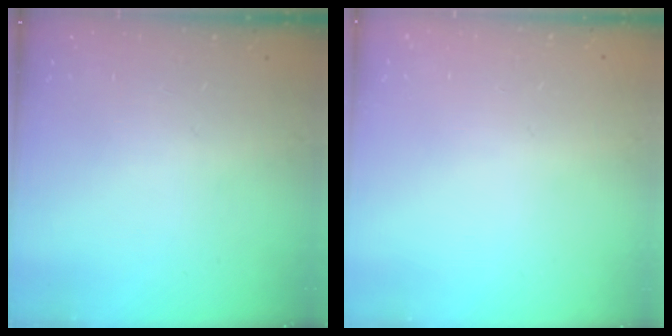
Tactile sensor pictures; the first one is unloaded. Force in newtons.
{"total": 0.0}